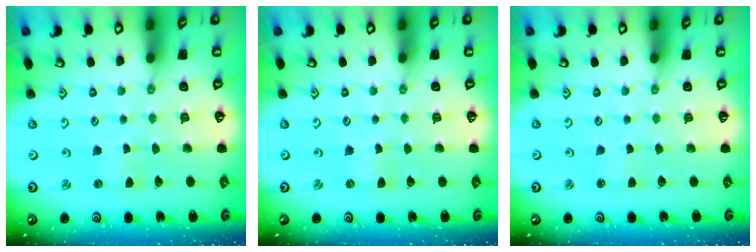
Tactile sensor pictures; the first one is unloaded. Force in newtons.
{"total": 0.0}
{"total": 1.3, "press": 1.3, "slide": 0.2}